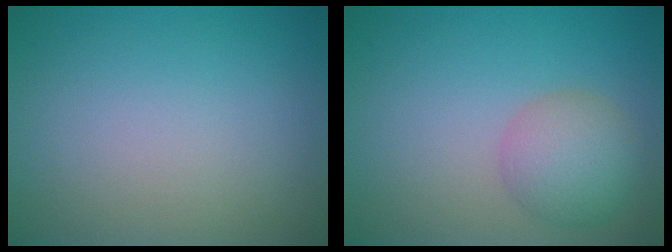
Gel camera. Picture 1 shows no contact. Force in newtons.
{"total": 3.8, "press": 3.8, "slide": 0.4}